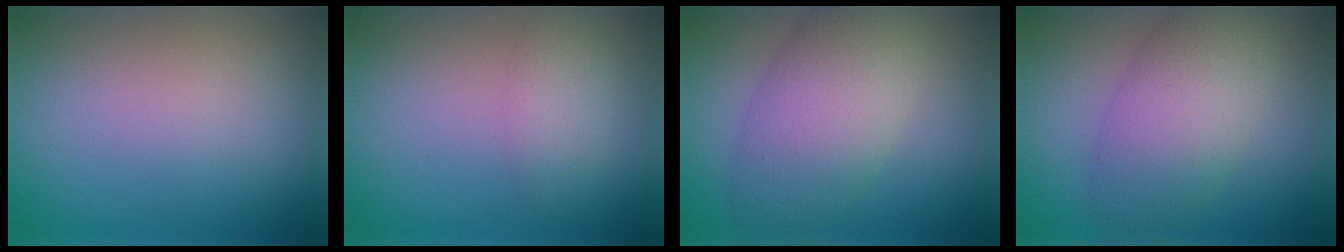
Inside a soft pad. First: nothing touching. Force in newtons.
{"total": 2.2, "press": 2.2, "slide": 0.1}
{"total": 6.8, "press": 6.8, "slide": 0.2}
{"total": 6.0, "press": 6.0, "slide": 0.2}